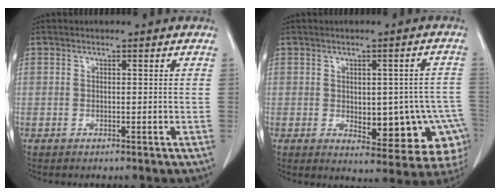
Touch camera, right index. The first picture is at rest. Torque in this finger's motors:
{"motor_torque": [0.42, -0.14, 0.39, 0.05]}